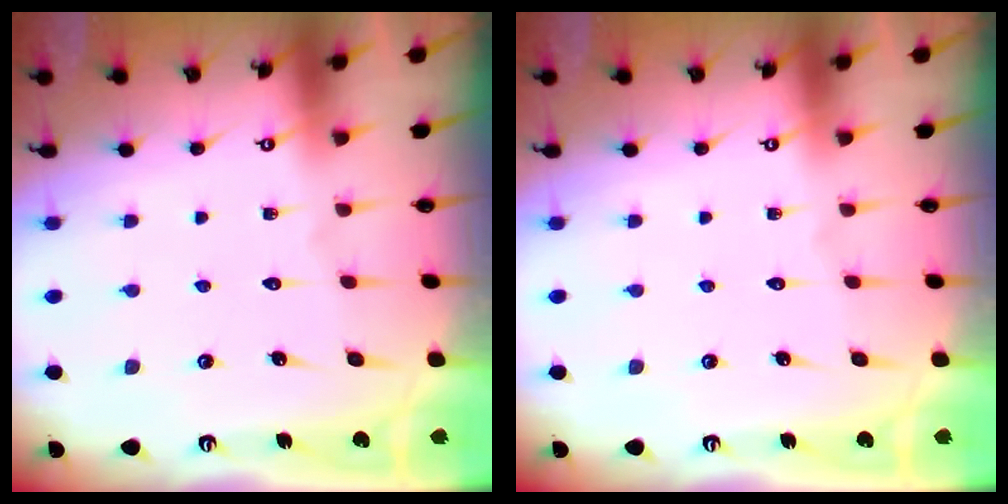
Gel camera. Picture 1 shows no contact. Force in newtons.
{"total": 0.0}